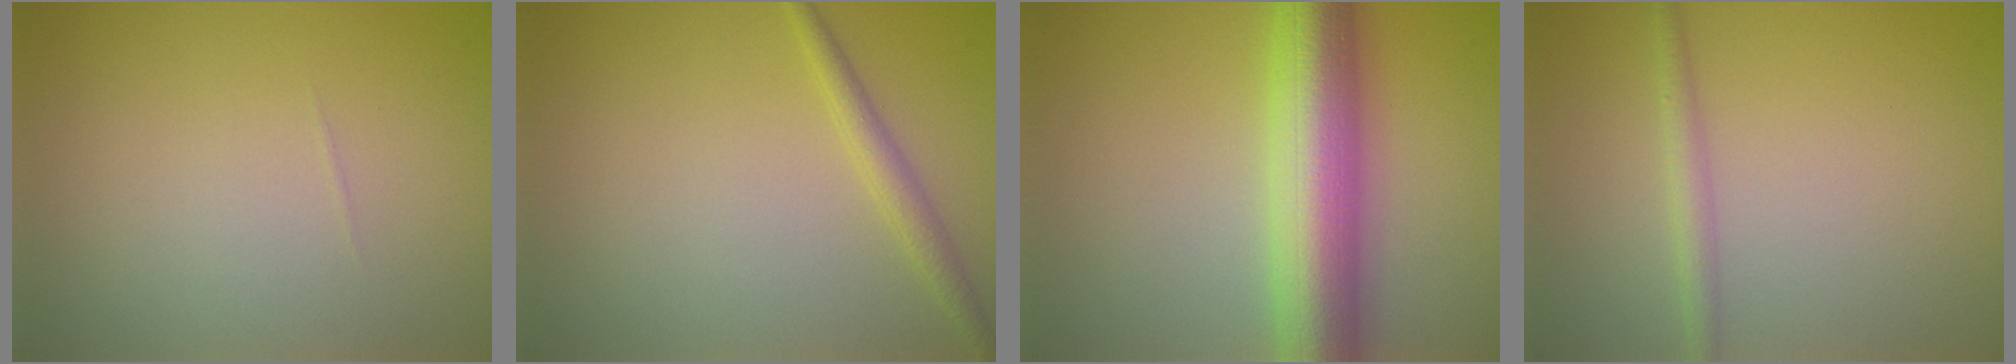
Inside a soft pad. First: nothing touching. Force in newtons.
{"total": 1.6, "press": 1.6, "slide": 0.1}
{"total": 9.9, "press": 9.9, "slide": 0.1}
{"total": 1.7, "press": 1.7, "slide": 0.0}